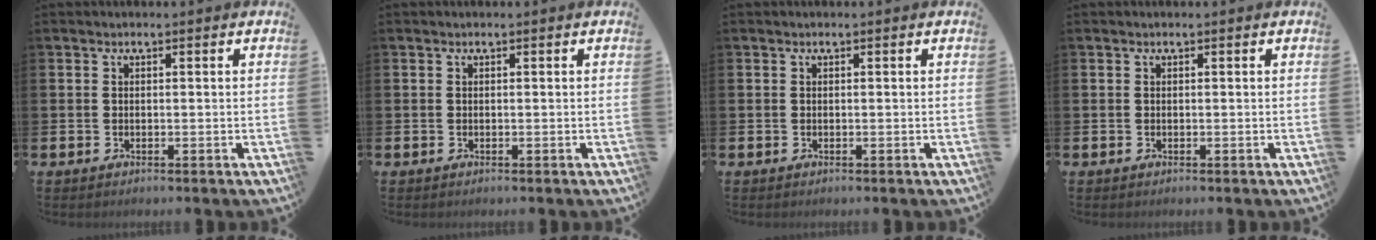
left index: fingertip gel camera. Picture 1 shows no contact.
{"total": 0.0}
{"total": 0.0}
{"total": 0.0}